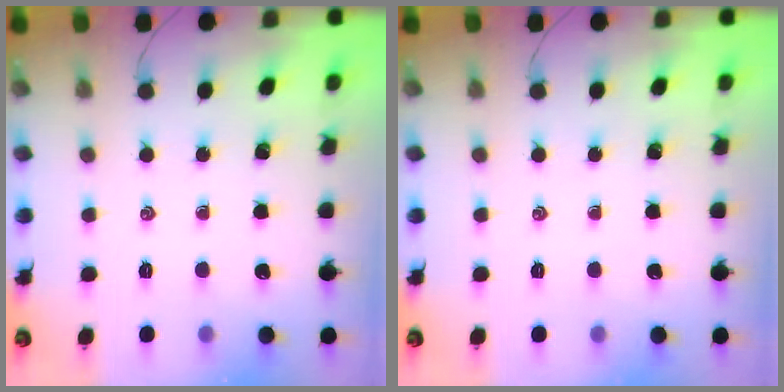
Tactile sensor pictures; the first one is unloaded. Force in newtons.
{"total": 0.0}